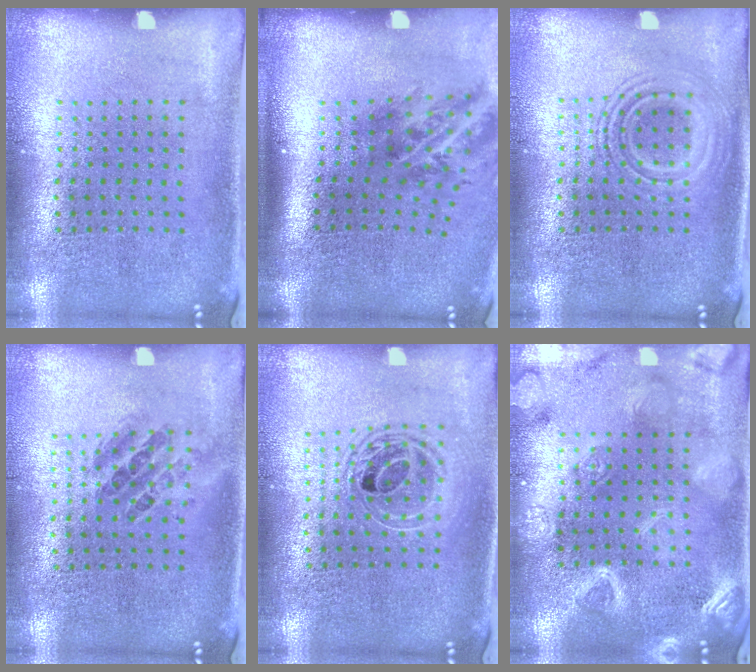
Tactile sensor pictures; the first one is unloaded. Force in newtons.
{"total": 2.0, "press": 1.3, "slide": 1.5}
{"total": 2.8, "press": 2.7, "slide": 0.4}
{"total": 0.9, "press": 0.9, "slide": 0.4}
{"total": 1.7, "press": 1.4, "slide": 1.0}
{"total": 3.0, "press": 3.0, "slide": 0.2}